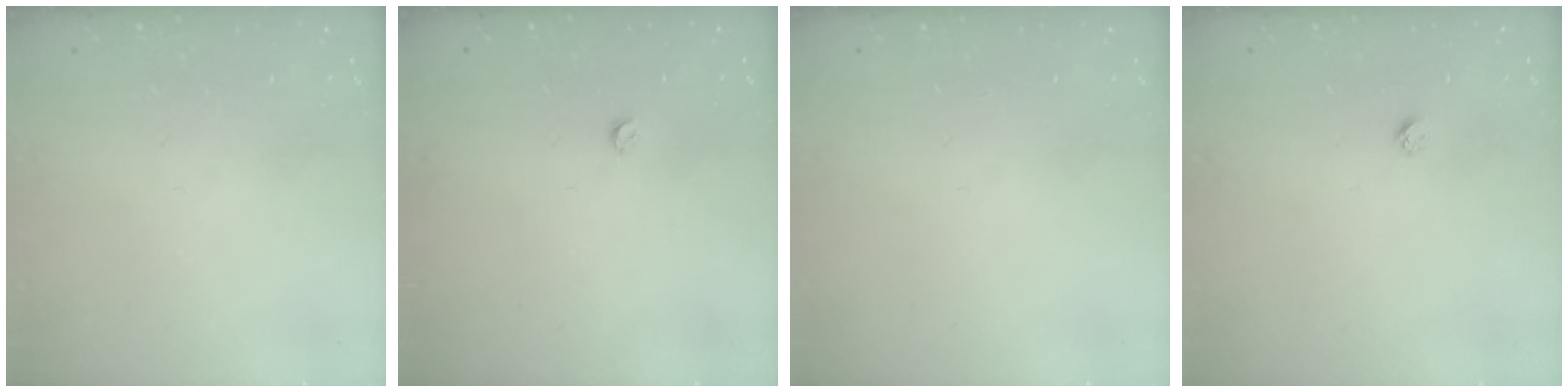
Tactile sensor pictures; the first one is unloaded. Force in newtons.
{"total": 2.9, "press": 2.8, "slide": 0.5}
{"total": 0.0}
{"total": 2.3, "press": 2.3, "slide": 0.2}